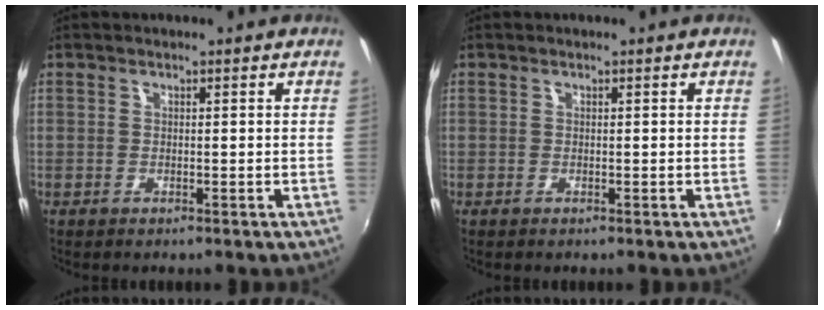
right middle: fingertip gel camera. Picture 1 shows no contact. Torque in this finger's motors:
{"motor_torque": [-0.09, -0.03, -0.01, -0.03]}